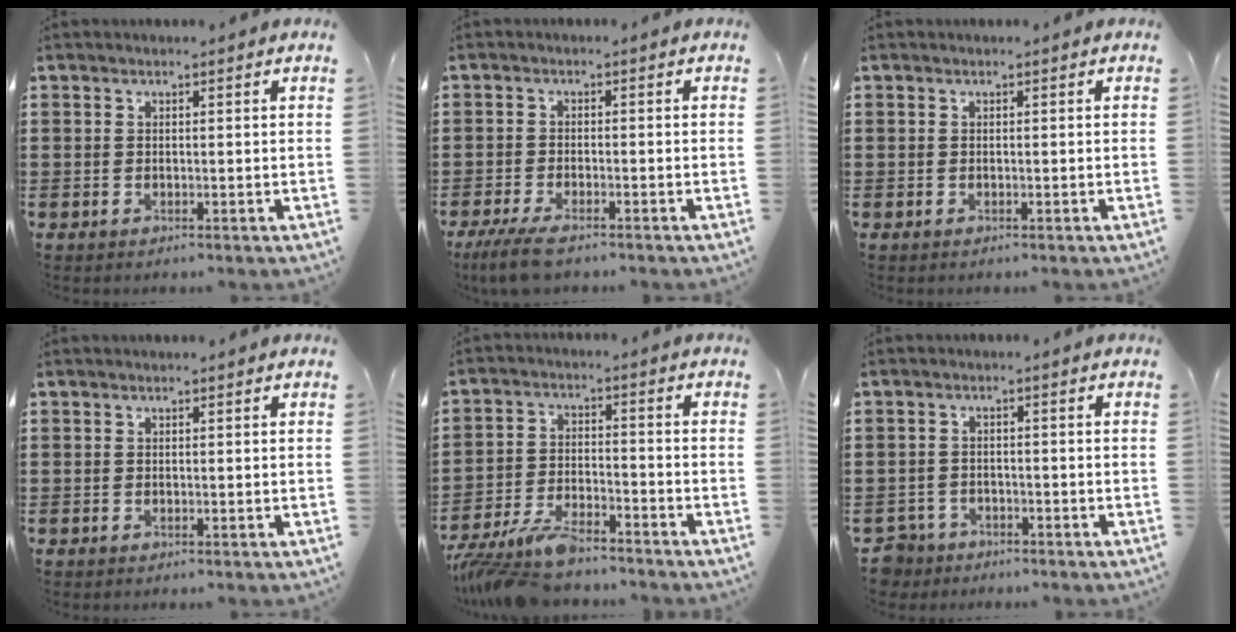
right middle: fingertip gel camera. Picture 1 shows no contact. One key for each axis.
{"total": 3.8, "fx": -3.2, "fy": 0.4, "fz": 2.1, "tx": -0.056, "ty": -0.010, "tz": -0.065}
{"total": 0.0}
{"total": 0.0}
{"total": 7.5, "fx": -6.7, "fy": 1.6, "fz": 3.0, "tx": -0.081, "ty": 0.000, "tz": -0.135}
{"total": 3.0, "fx": -2.8, "fy": 1.1, "fz": 0.0, "tx": -0.022, "ty": -0.005, "tz": -0.066}